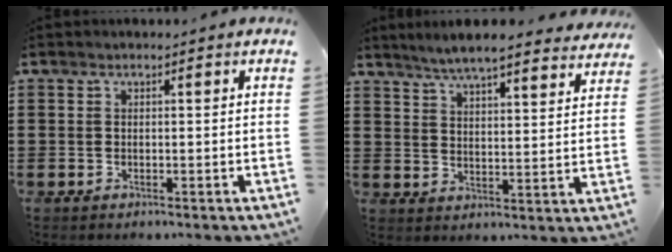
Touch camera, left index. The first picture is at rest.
{"total": 5.3, "force": [5.0, -0.2, 1.7], "torque": [-0.055, -0.026, 0.086]}